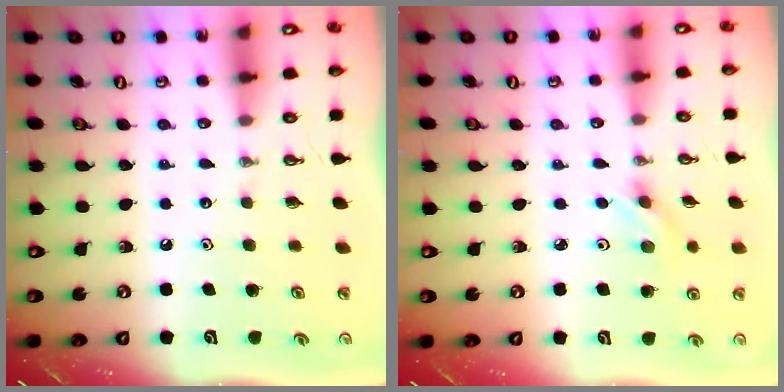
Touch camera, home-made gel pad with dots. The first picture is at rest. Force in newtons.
{"total": 3.3, "press": 3.0, "slide": 1.4}